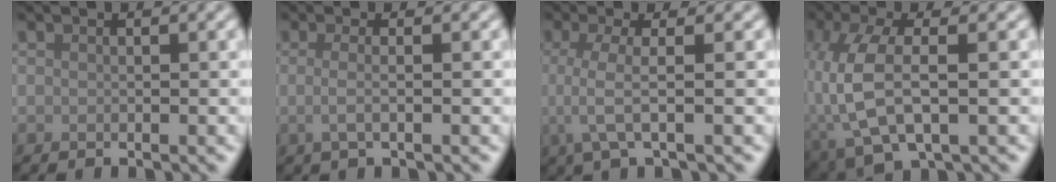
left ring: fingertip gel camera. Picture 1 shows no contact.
{"total": 2.2, "force": [-0.1, 0.8, 2.1], "torque": [-0.036, -0.003, -0.006]}
{"total": 3.7, "force": [-0.2, 1.1, 3.6], "torque": [-0.070, -0.006, -0.008]}
{"total": 6.3, "force": [-1.4, 2.4, 5.7], "torque": [-0.132, -0.004, -0.027]}